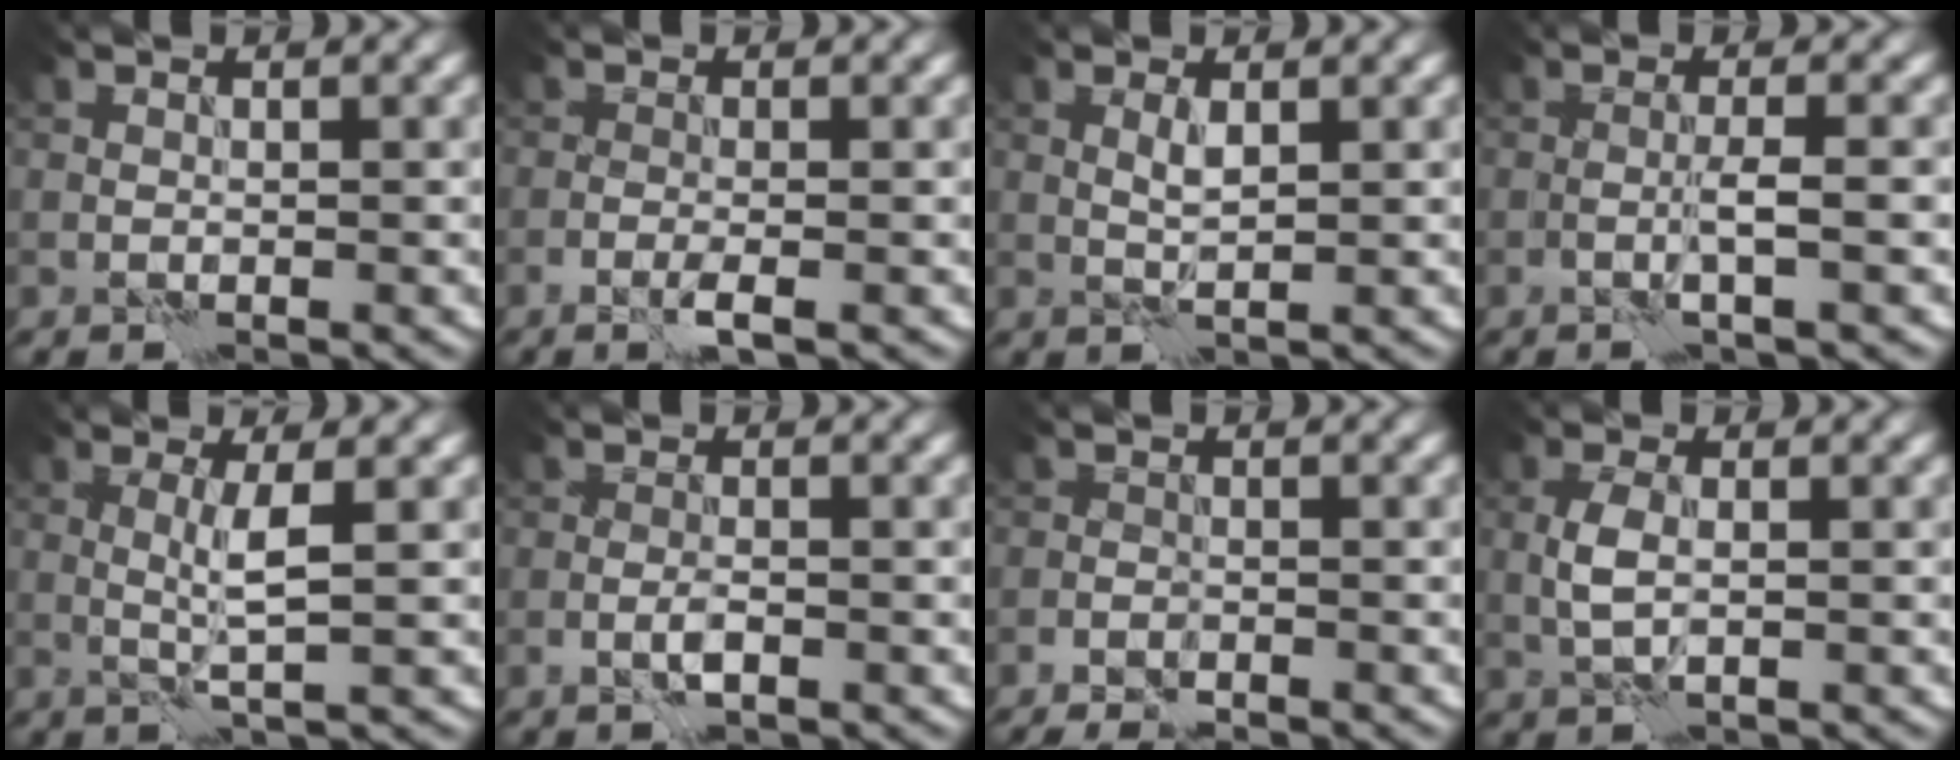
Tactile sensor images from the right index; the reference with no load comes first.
{"total": 1.7, "force": [-0.8, 0.2, 1.4], "torque": [-0.031, 0.001, -0.020]}
{"total": 1.4, "force": [0.5, 0.2, 1.3], "torque": [-0.029, 0.000, 0.008]}
{"total": 1.9, "force": [-0.5, 0.0, 1.8], "torque": [-0.035, 0.003, -0.013]}
{"total": 2.8, "force": [0.3, 0.2, 2.8], "torque": [-0.057, -0.001, 0.006]}
{"total": 1.4, "force": [-0.7, 0.4, 1.2], "torque": [-0.025, 0.002, -0.016]}
{"total": 2.2, "force": [-1.8, 0.5, 1.1], "torque": [-0.030, 0.001, -0.035]}
{"total": 2.3, "force": [-0.1, 1.0, 2.1], "torque": [-0.049, 0.002, -0.003]}